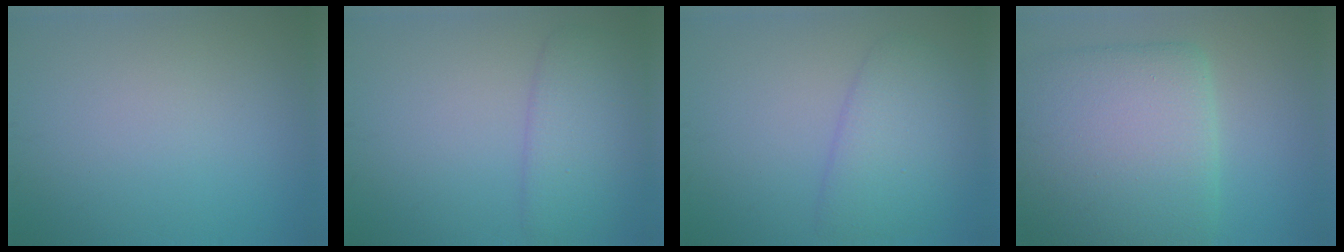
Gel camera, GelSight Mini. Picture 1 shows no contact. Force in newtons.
{"total": 4.3, "press": 4.3, "slide": 0.2}
{"total": 4.3, "press": 4.3, "slide": 0.3}
{"total": 11.3, "press": 11.3, "slide": 0.4}